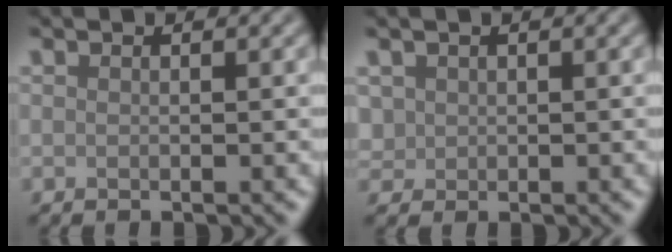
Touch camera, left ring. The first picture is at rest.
{"total": 2.0, "force": [0.6, 1.9, 0.5], "torque": [-0.011, 0.013, 0.015]}